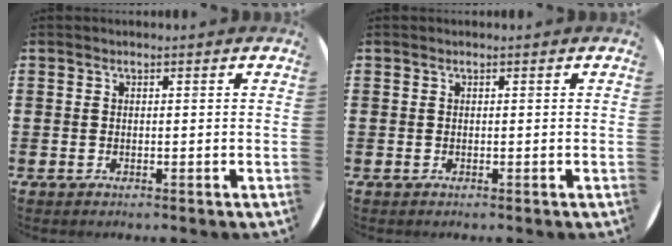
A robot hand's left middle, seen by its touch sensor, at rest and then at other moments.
{"total": 0.0}